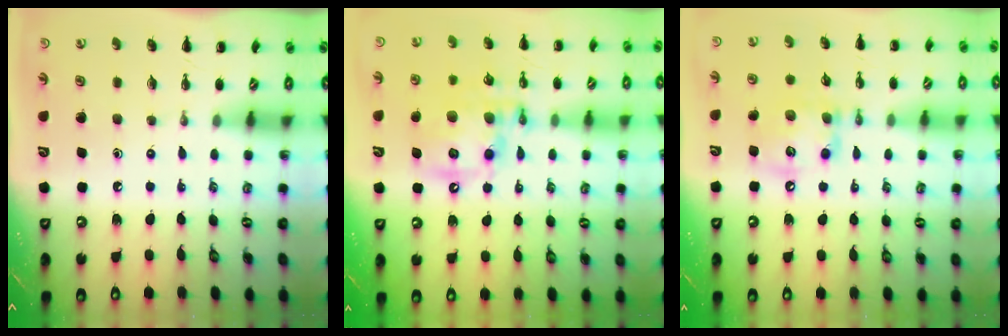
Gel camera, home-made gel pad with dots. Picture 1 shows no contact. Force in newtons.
{"total": 15.1, "press": 14.8, "slide": 3.2}
{"total": 13.2, "press": 13.1, "slide": 1.3}